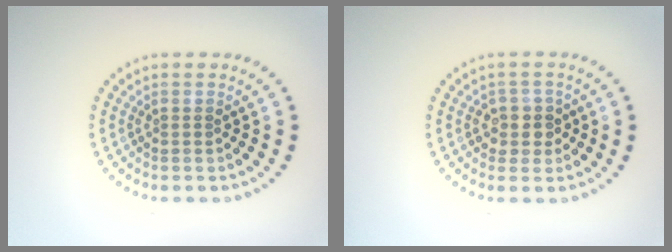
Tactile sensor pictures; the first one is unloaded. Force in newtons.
{"total": 2.1, "press": 2.0, "slide": 0.7}